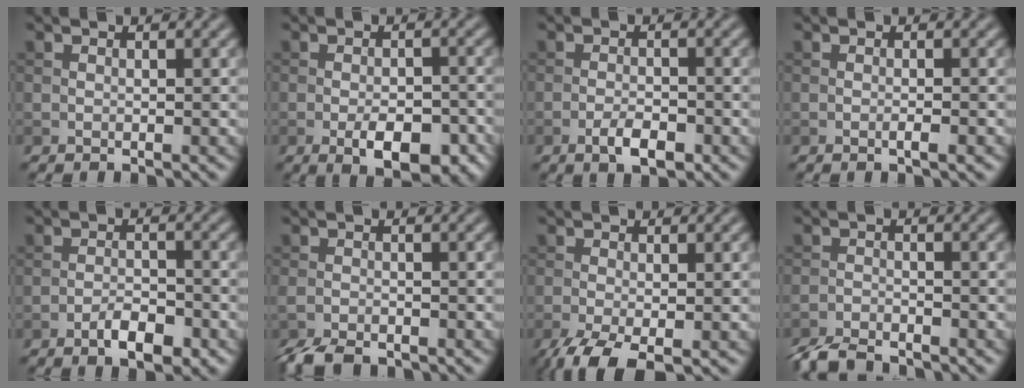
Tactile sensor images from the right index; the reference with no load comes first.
{"total": 5.5, "force": [-2.4, 2.3, 4.3], "torque": [-0.066, -0.002, -0.035]}
{"total": 2.7, "force": [-1.5, 1.0, 2.1], "torque": [-0.038, 0.001, -0.028]}
{"total": 1.1, "force": [-0.4, 0.1, 1.0], "torque": [-0.016, 0.001, -0.010]}
{"total": 3.3, "force": [-1.9, 1.2, 2.4], "torque": [-0.041, 0.003, -0.035]}
{"total": 3.7, "force": [-3.1, 1.1, 1.6], "torque": [-0.028, -0.010, -0.063]}
{"total": 4.5, "force": [-2.5, 1.5, 3.4], "torque": [-0.075, -0.014, -0.050]}
{"total": 3.7, "force": [-3.5, 0.6, 1.1], "torque": [-0.024, -0.010, -0.075]}